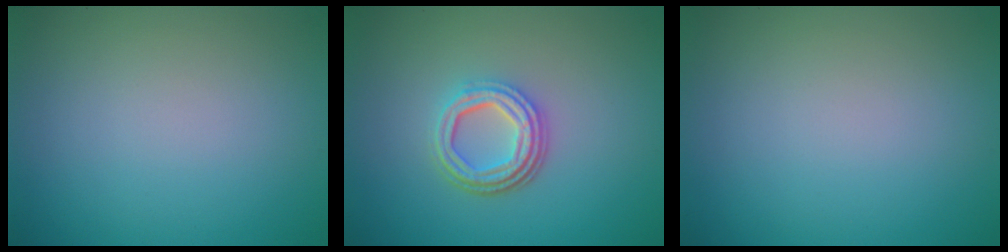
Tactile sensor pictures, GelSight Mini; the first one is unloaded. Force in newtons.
{"total": 4.2, "press": 3.1, "slide": 2.7}
{"total": 0.0}